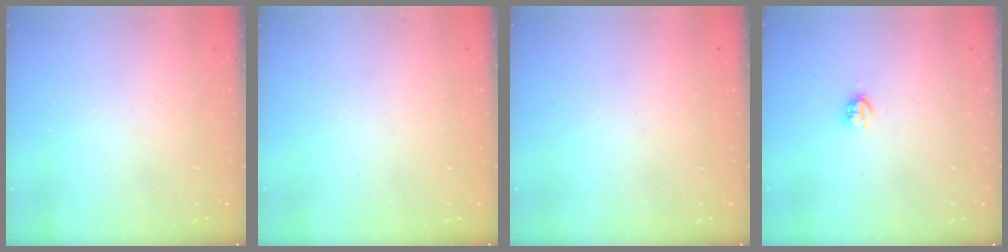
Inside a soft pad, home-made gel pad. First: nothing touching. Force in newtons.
{"total": 0.0}
{"total": 0.0}
{"total": 3.7, "press": 3.7, "slide": 0.3}